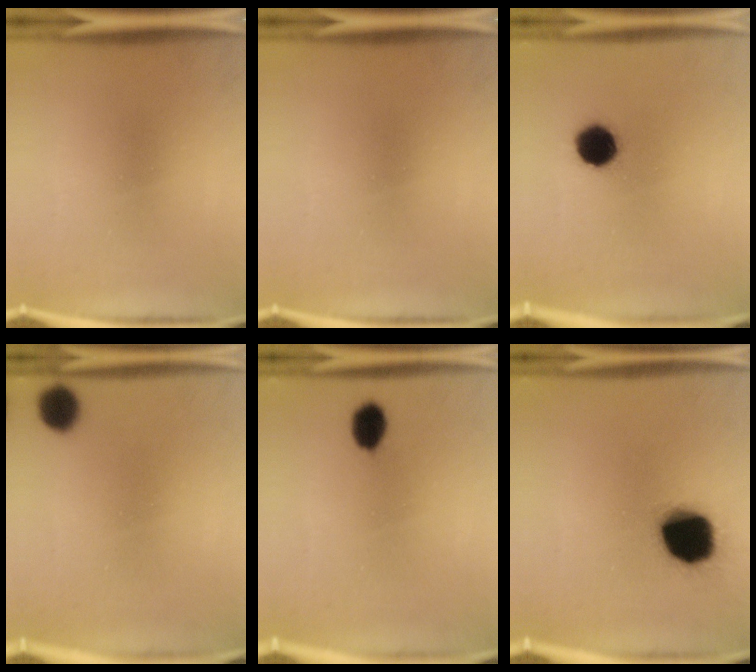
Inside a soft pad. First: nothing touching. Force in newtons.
{"total": 0.0}
{"total": 8.9}
{"total": 4.8}
{"total": 5.3}
{"total": 19.7}